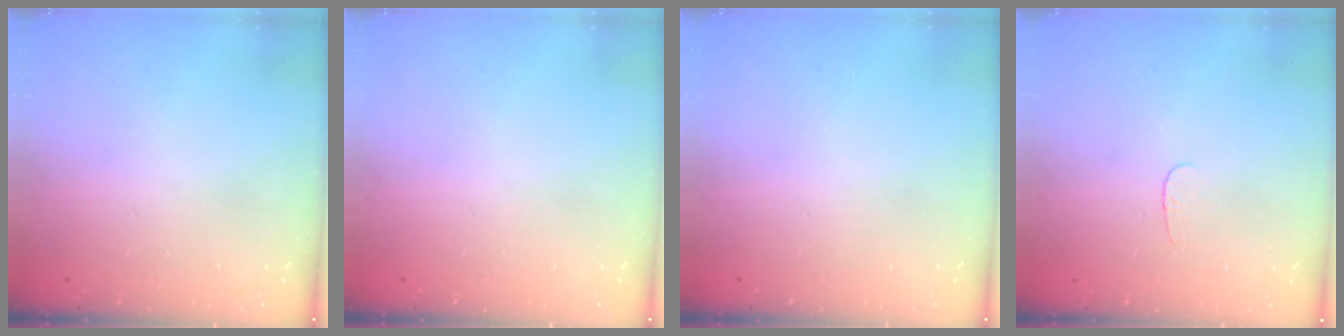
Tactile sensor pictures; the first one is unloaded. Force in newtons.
{"total": 0.0}
{"total": 0.0}
{"total": 2.8, "press": 2.8, "slide": 0.3}